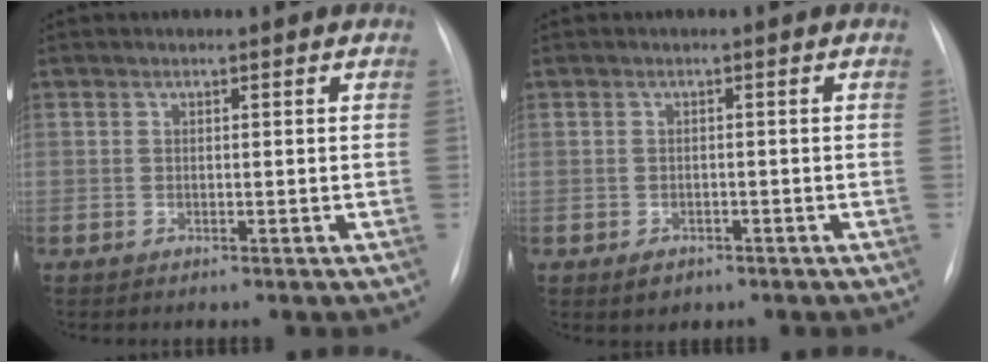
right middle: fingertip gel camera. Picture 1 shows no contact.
{"total": 2.0, "force": [-1.2, 1.4, 0.8], "torque": [-0.013, 0.001, -0.008]}